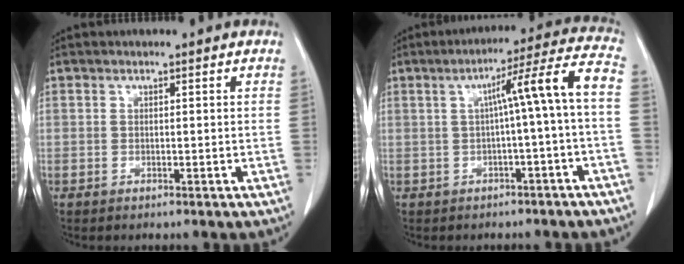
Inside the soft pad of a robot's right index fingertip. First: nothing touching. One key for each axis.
{"total": 9.4, "fx": -0.6, "fy": -1.0, "fz": 9.3, "tx": -0.130, "ty": 0.027, "tz": -0.009}